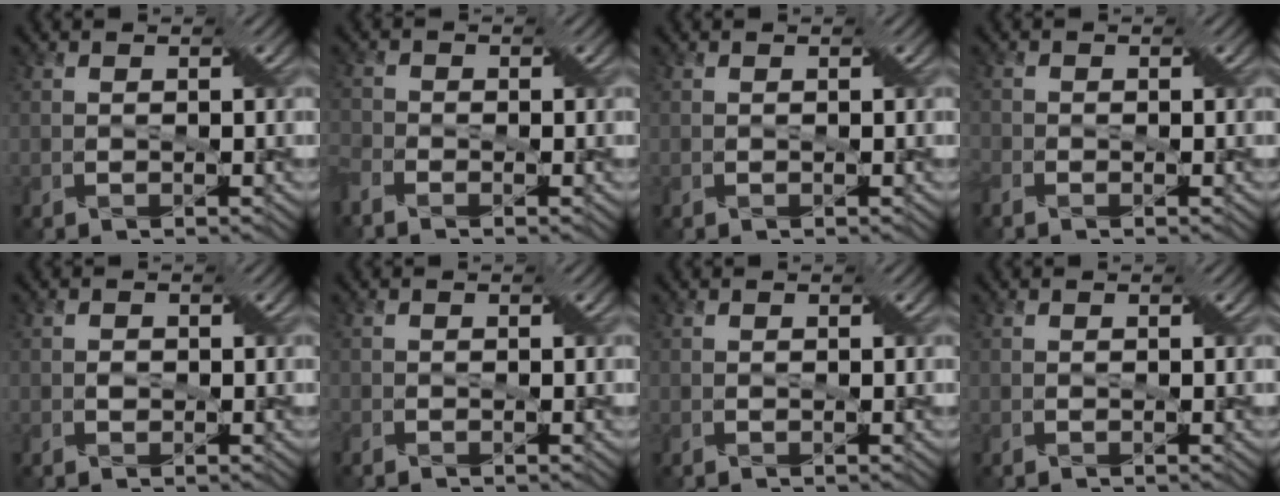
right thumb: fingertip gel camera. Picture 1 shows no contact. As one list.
[{"total": 2.9, "force": [-2.3, 1.3, 1.3], "torque": [-0.039, -0.009, -0.058]}, {"total": 0.0}, {"total": 1.7, "force": [-1.3, 0.9, 0.6], "torque": [-0.019, -0.007, -0.032]}, {"total": 0.9, "force": [-0.1, 0.8, 0.4], "torque": [-0.008, -0.003, -0.004]}, {"total": 0.8, "force": [-0.6, 0.5, 0.3], "torque": [-0.009, -0.002, -0.010]}, {"total": 0.0}, {"total": 0.0}]